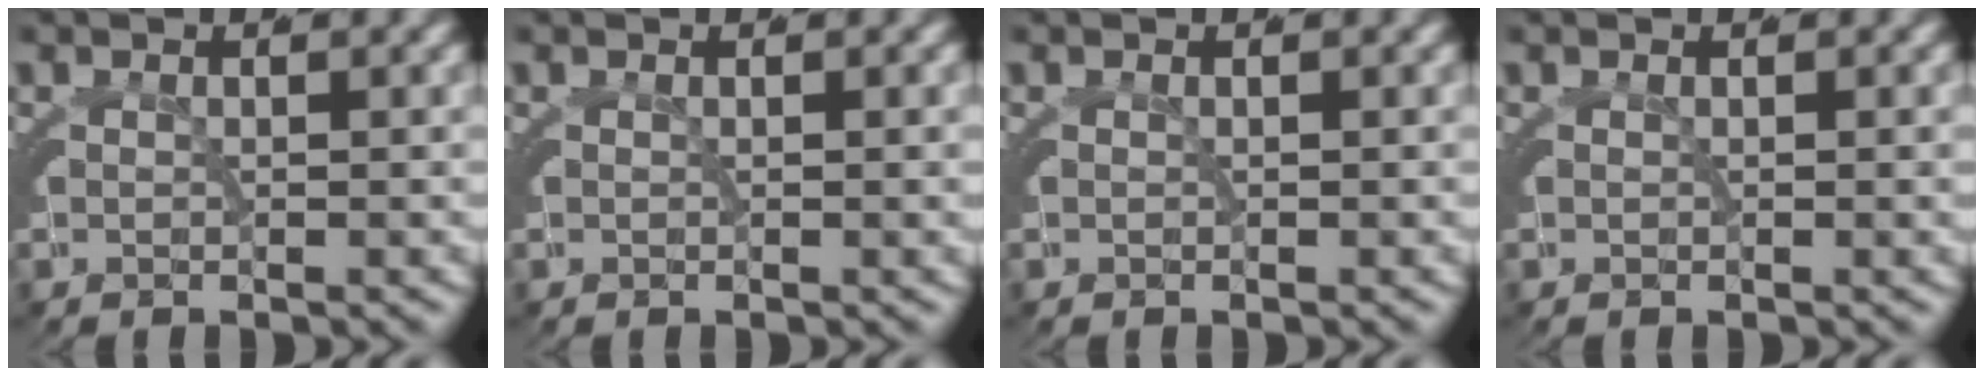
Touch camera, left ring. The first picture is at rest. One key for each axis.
{"total": 0.0}
{"total": 0.0}
{"total": 0.0}